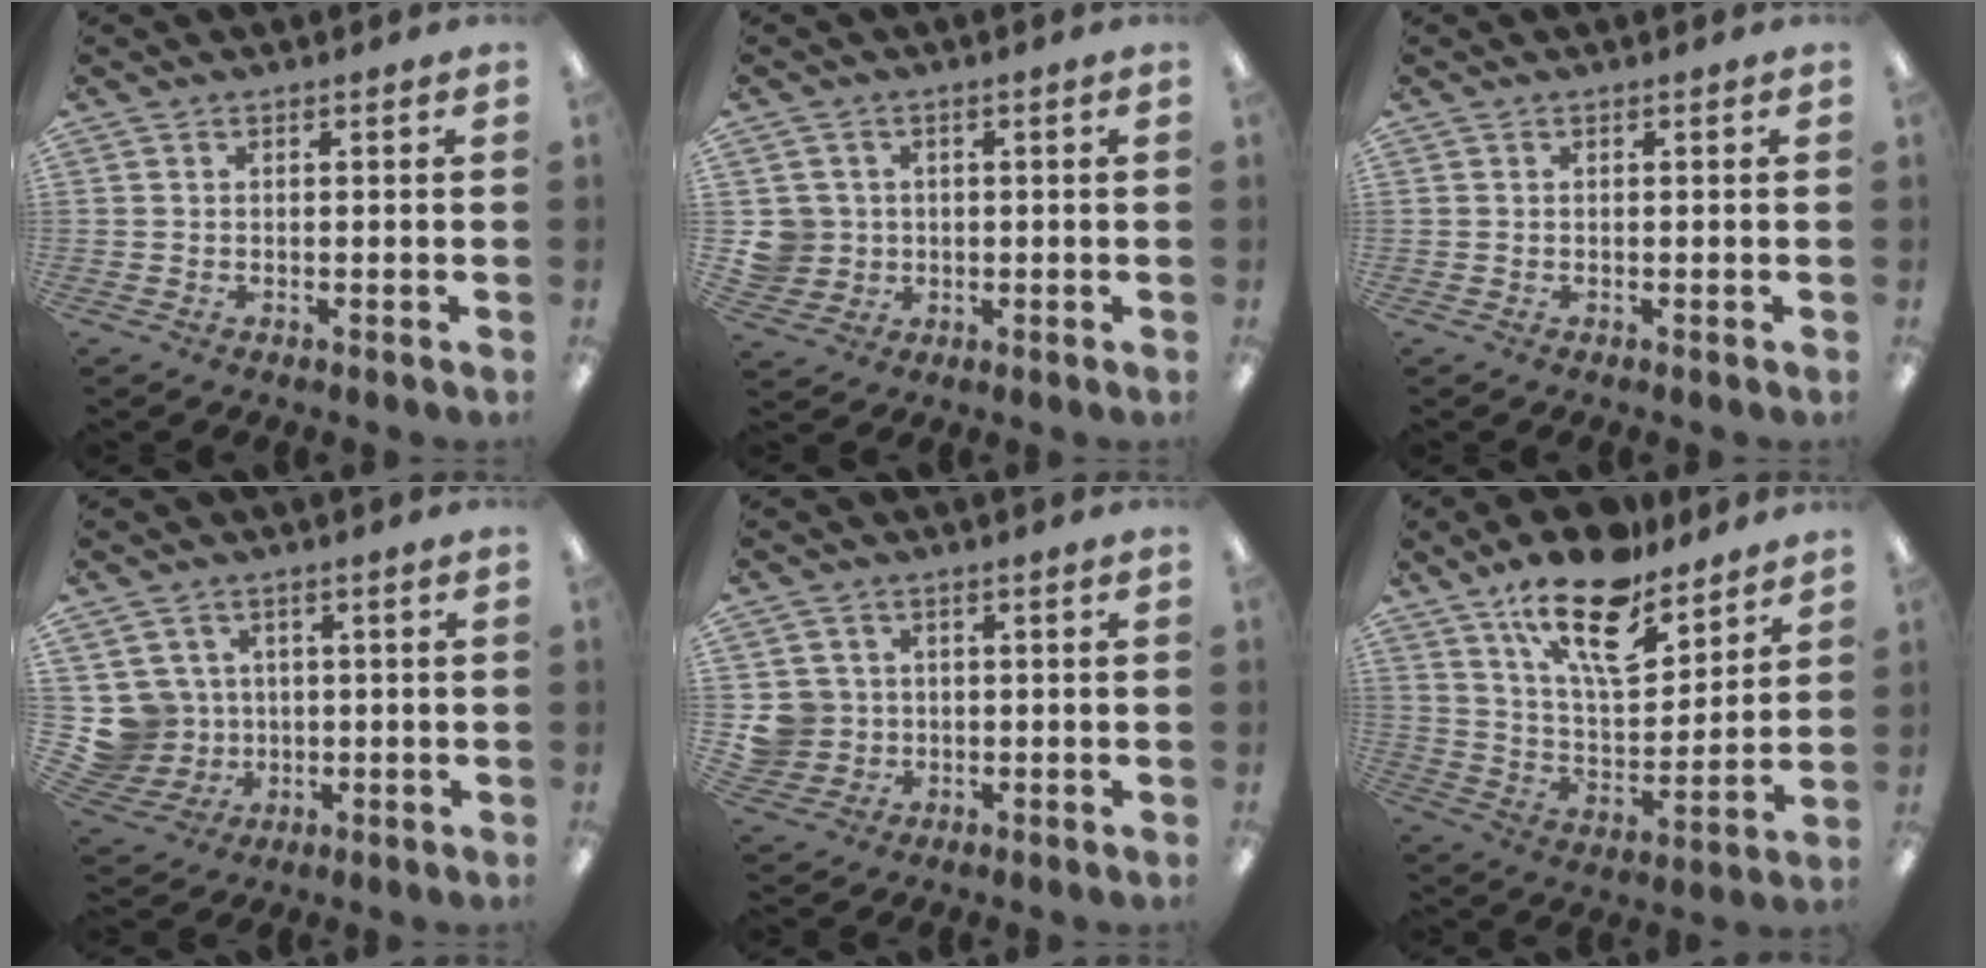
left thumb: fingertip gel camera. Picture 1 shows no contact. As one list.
[{"total": 5.6, "force": [0.6, 5.5, 0.9], "torque": [-0.039, 0.006, 0.013]}, {"total": 0.0}, {"total": 8.3, "force": [1.1, 8.2, 0.9], "torque": [-0.050, -0.005, 0.031]}, {"total": 6.3, "force": [0.6, 6.2, 1.0], "torque": [-0.027, 0.009, 0.018]}, {"total": 18.9, "force": [13.0, 7.8, 11.4], "torque": [-0.186, -0.074, 0.221]}]